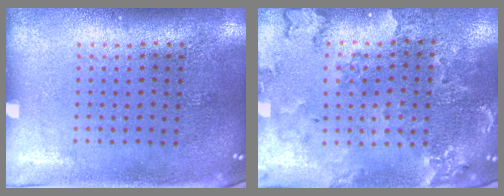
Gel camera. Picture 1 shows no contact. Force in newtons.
{"total": 0.9, "press": 0.9, "slide": 0.2}